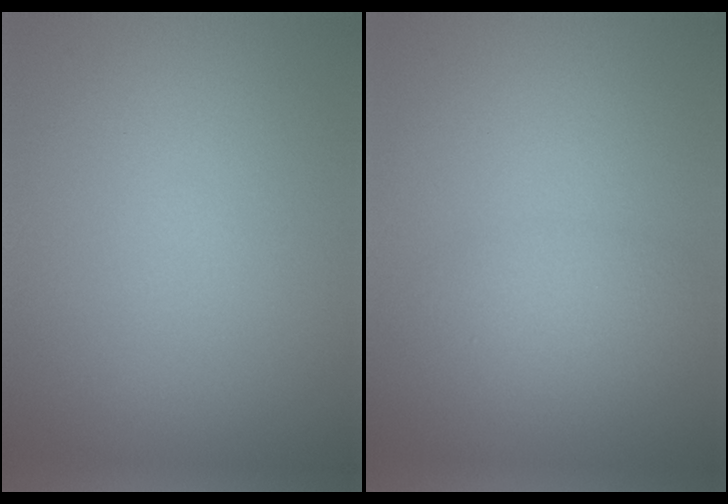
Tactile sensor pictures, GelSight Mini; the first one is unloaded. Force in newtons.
{"total": 2.2, "press": 2.2, "slide": 0.1}